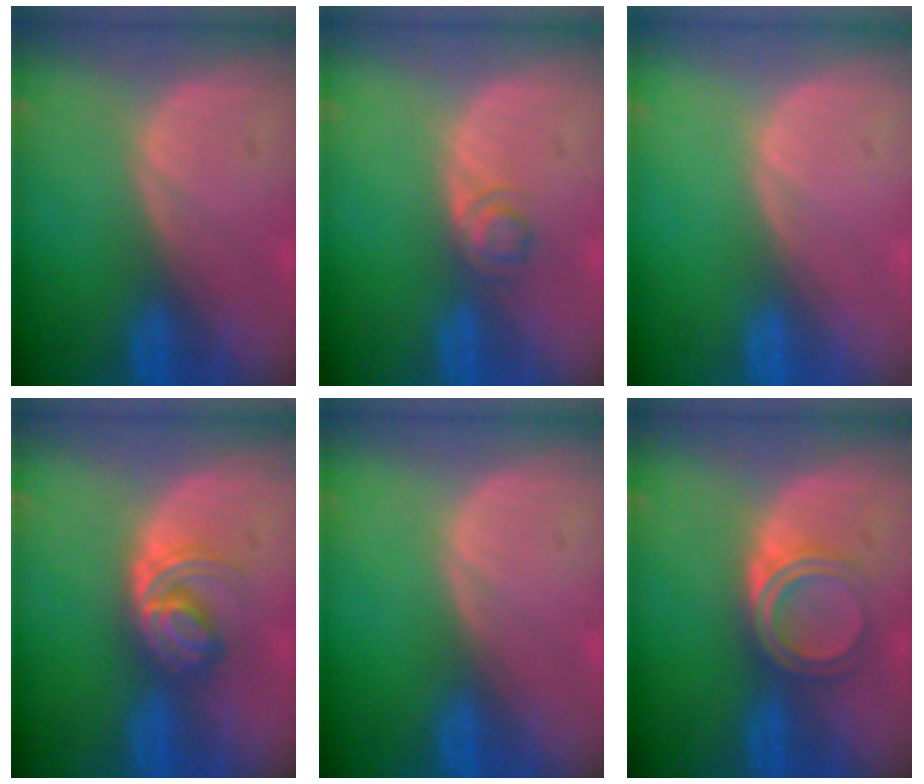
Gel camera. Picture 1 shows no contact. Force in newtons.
{"total": 2.2, "press": 2.2, "slide": 0.2}
{"total": 0.0}
{"total": 6.0, "press": 5.2, "slide": 2.8}
{"total": 0.0}
{"total": 5.0, "press": 4.3, "slide": 2.6}